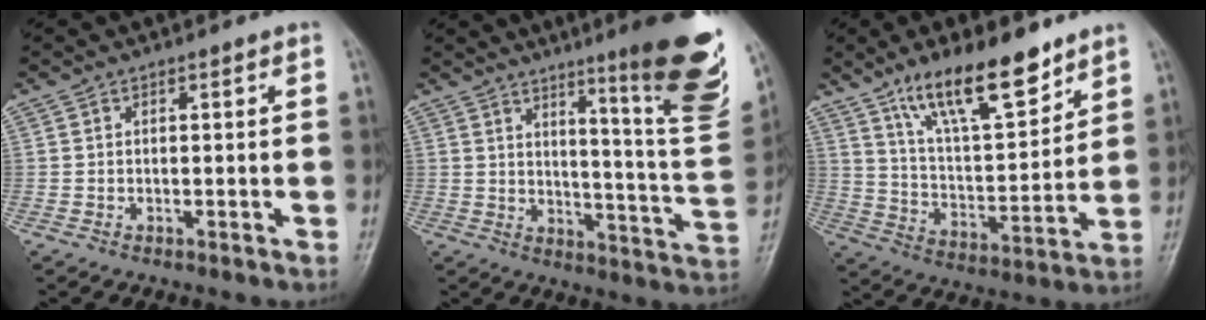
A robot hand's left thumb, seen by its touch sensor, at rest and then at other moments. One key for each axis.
{"total": 19.7, "fx": 11.4, "fy": 2.1, "fz": 15.9, "tx": -0.176, "ty": -0.072, "tz": 0.160}
{"total": 16.5, "fx": 11.3, "fy": 5.2, "fz": 10.7, "tx": -0.151, "ty": -0.065, "tz": 0.206}